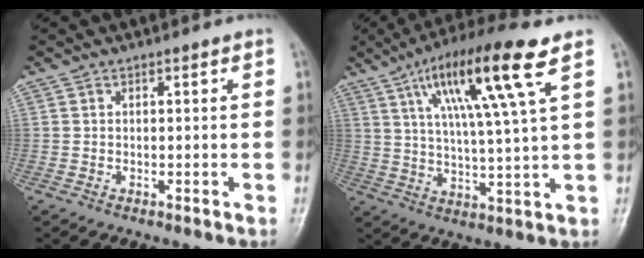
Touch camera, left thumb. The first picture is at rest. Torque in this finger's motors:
{"motor_torque": [0.48, 0.76, 1.65, -1.10, 0.36]}